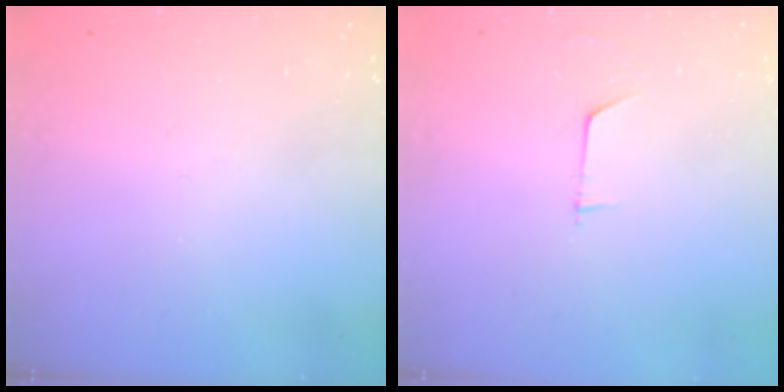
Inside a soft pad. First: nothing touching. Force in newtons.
{"total": 3.7, "press": 3.6, "slide": 0.4}